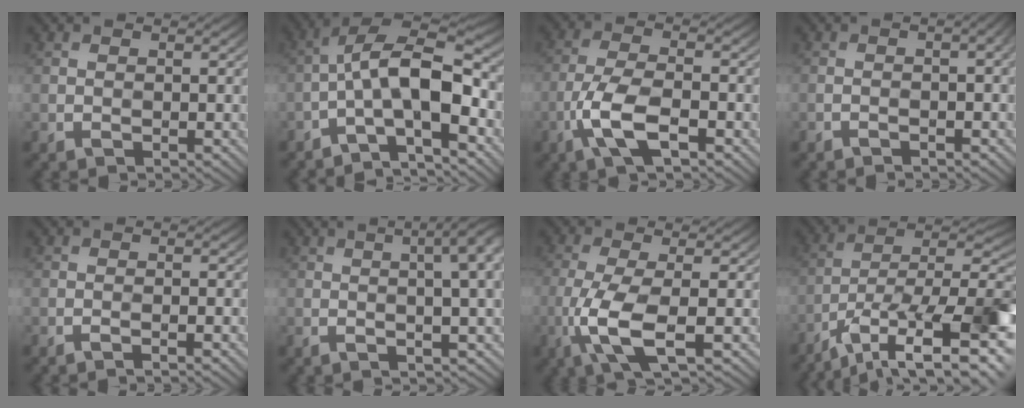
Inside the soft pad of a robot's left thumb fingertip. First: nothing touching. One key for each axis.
{"total": 12.1, "fx": -3.3, "fy": 4.1, "fz": 10.9, "tx": -0.180, "ty": 0.010, "tz": -0.051}
{"total": 6.9, "fx": -3.0, "fy": 2.6, "fz": 5.7, "tx": -0.123, "ty": 0.003, "tz": -0.063}
{"total": 3.5, "fx": -1.6, "fy": 0.6, "fz": 3.0, "tx": -0.033, "ty": 0.008, "tz": -0.024}
{"total": 1.2, "fx": -0.8, "fy": 0.1, "fz": 0.9, "tx": -0.005, "ty": 0.004, "tz": -0.018}
{"total": 8.4, "fx": 1.0, "fy": 2.2, "fz": 8.1, "tx": -0.083, "ty": 0.019, "tz": 0.029}
{"total": 6.1, "fx": -1.3, "fy": 1.6, "fz": 5.8, "tx": -0.121, "ty": 0.002, "tz": -0.039}
{"total": 16.9, "fx": -7.8, "fy": 6.6, "fz": 13.5, "tx": -0.224, "ty": -0.020, "tz": -0.112}